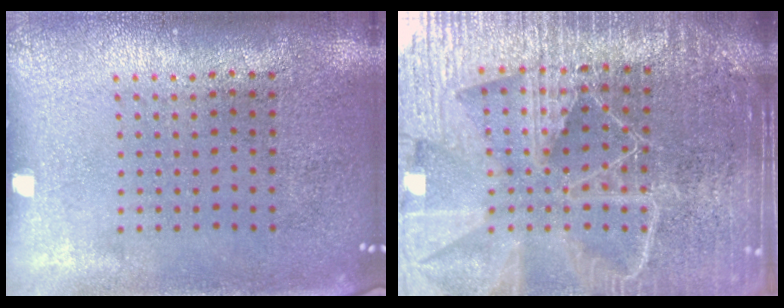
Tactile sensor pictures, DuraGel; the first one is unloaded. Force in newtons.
{"total": 6.4, "press": 5.5, "slide": 3.2}